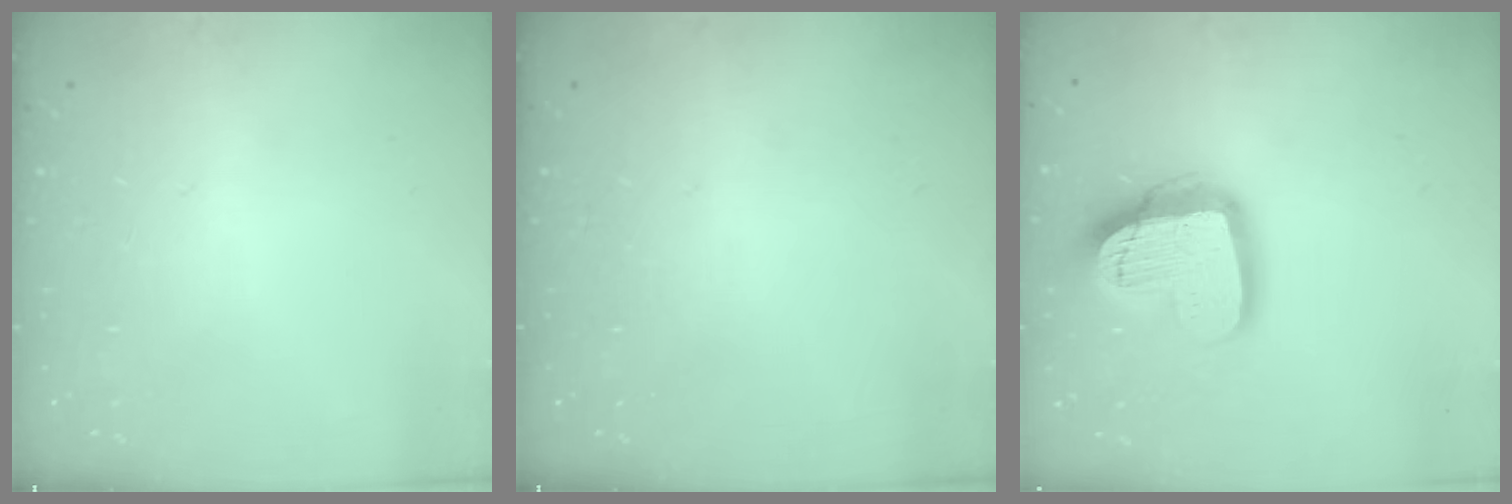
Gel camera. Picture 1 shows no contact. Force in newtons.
{"total": 0.0}
{"total": 18.4, "press": 18.3, "slide": 1.6}